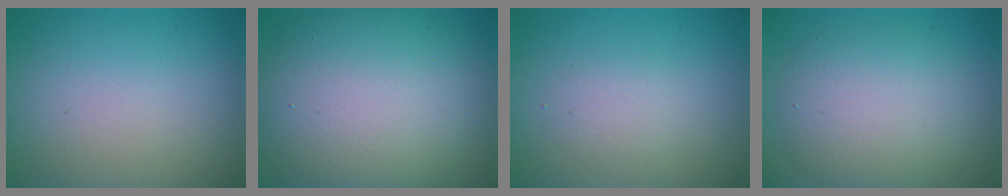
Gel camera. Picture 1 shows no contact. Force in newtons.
{"total": 14.1, "press": 14.1, "slide": 0.8}
{"total": 1.6, "press": 1.6, "slide": 0.1}
{"total": 5.7, "press": 5.7, "slide": 0.4}